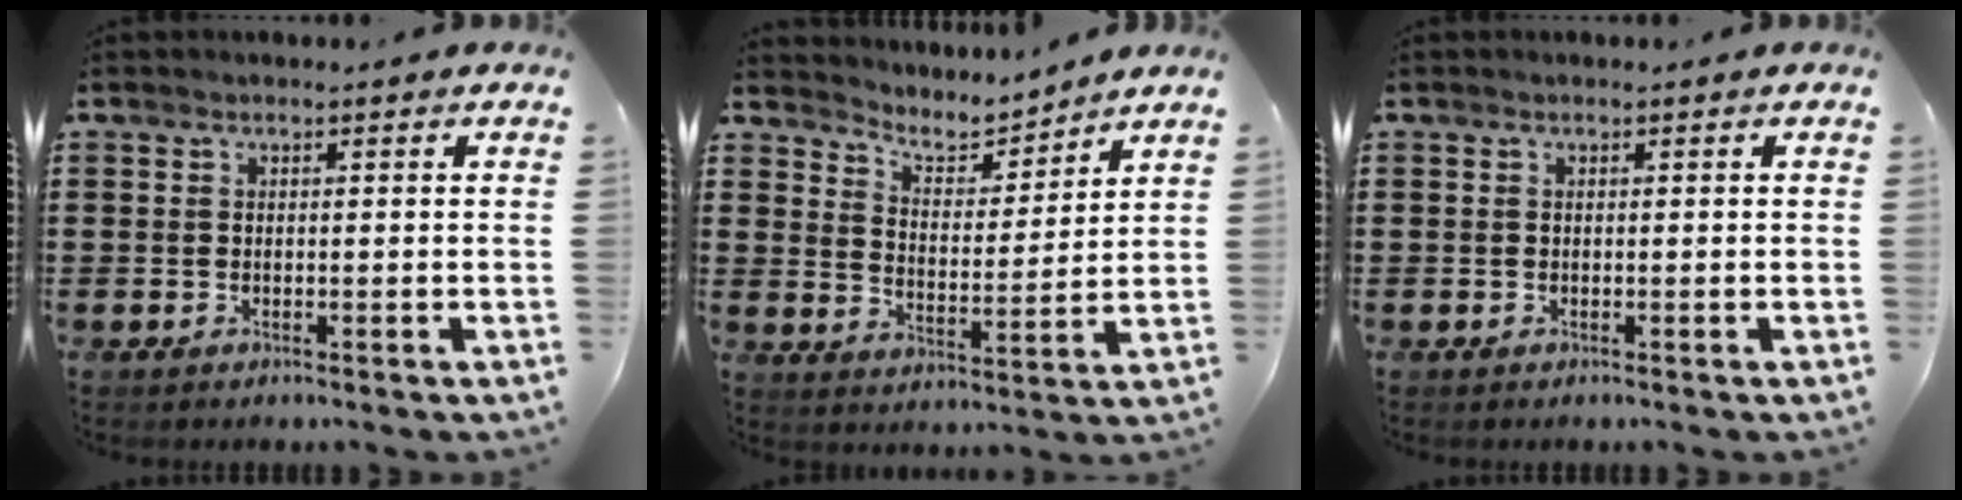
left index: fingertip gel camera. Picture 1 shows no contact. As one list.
[{"total": 5.0, "force": [4.7, 1.3, 1.0], "torque": [-0.047, -0.031, 0.078]}, {"total": 0.0}]